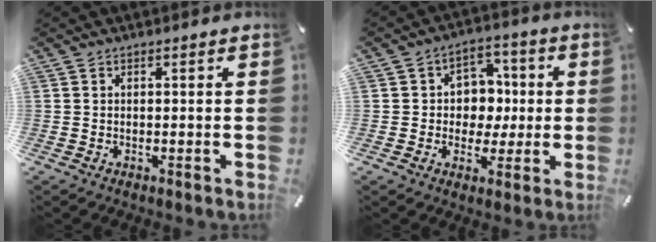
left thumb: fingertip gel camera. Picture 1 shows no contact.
{"total": 7.9, "force": [-0.2, 7.5, 2.5], "torque": [-0.027, 0.004, -0.004]}